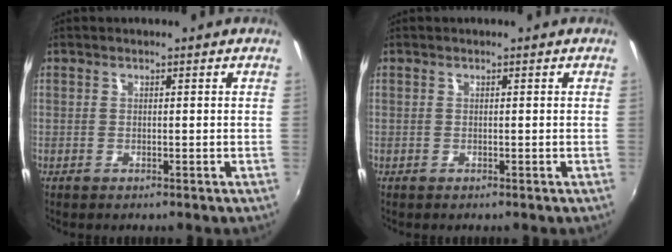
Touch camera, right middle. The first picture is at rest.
{"total": 0.0}